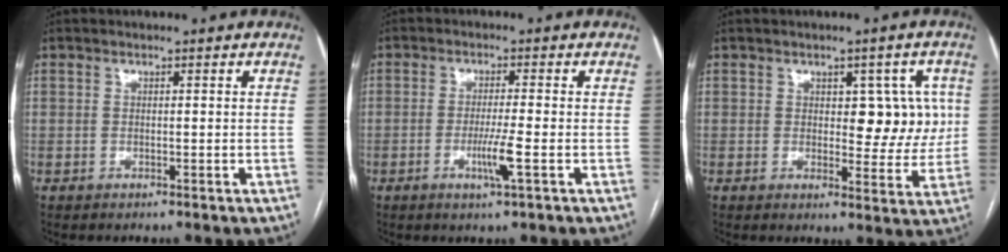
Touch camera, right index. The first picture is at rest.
{"total": 4.4, "force": [-1.6, -0.6, 4.1], "torque": [-0.079, -0.010, -0.030]}
{"total": 6.7, "force": [1.3, 3.7, 5.5], "torque": [-0.055, 0.012, 0.022]}